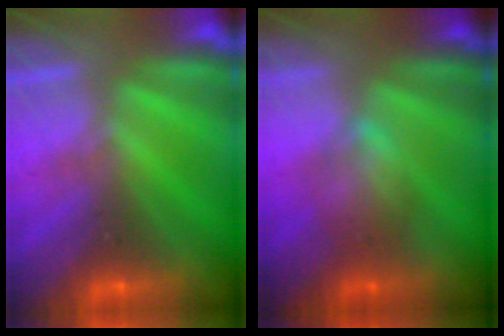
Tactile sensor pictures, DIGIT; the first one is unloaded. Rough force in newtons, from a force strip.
{"total": 2.0}